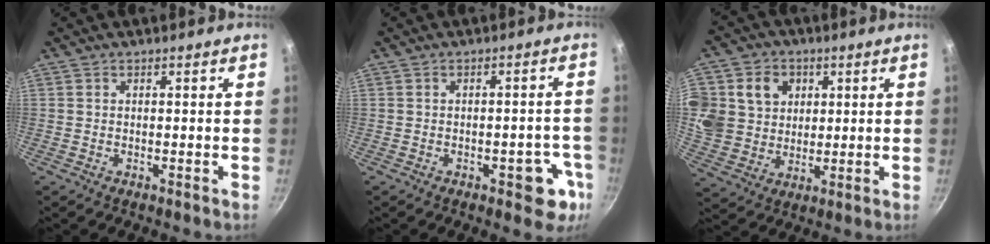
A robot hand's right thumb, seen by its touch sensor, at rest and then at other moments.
{"total": 7.2, "force": [-3.3, 3.5, 5.4], "torque": [-0.023, 0.019, -0.036]}
{"total": 16.1, "force": [4.2, 14.2, 6.5], "torque": [-0.130, 0.003, 0.080]}